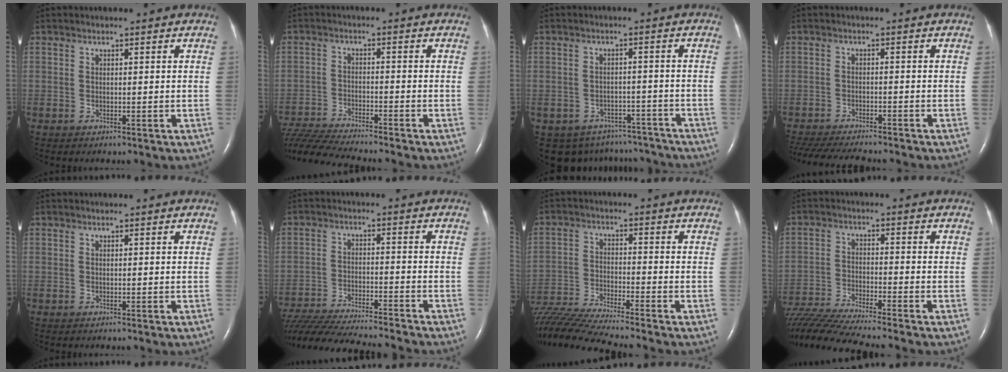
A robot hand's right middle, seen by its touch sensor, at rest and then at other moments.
{"total": 12.4, "force": [-11.4, -0.6, 4.7], "torque": [-0.090, -0.014, -0.199]}
{"total": 11.6, "force": [-10.0, 5.7, 1.4], "torque": [-0.028, 0.018, -0.113]}
{"total": 12.6, "force": [-11.2, 2.0, 5.4], "torque": [-0.102, -0.019, -0.164]}
{"total": 0.0}
{"total": 20.3, "force": [-18.4, 1.1, 8.5], "torque": [-0.165, -0.044, -0.283]}
{"total": 11.7, "force": [-10.6, -1.8, 4.7], "torque": [-0.080, -0.025, -0.187]}
{"total": 14.5, "force": [-12.9, -1.2, 6.4], "torque": [-0.121, -0.025, -0.223]}